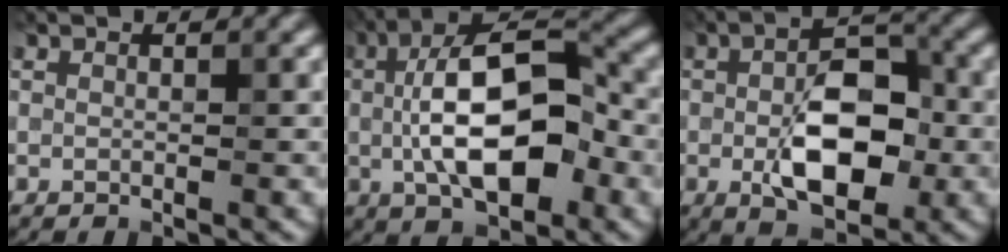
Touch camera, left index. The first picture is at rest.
{"total": 9.7, "force": [-1.0, 4.5, 8.5], "torque": [-0.145, 0.012, -0.025]}
{"total": 6.8, "force": [-1.7, 3.5, 5.5], "torque": [-0.097, -0.001, -0.033]}